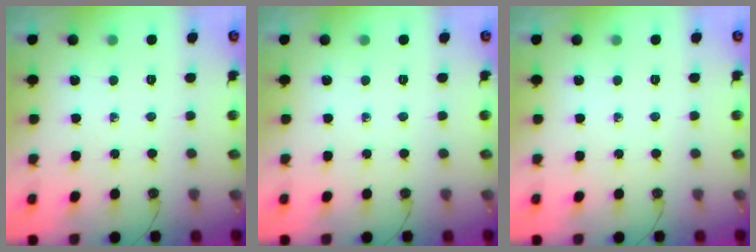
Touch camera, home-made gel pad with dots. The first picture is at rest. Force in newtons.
{"total": 0.0}
{"total": 0.0}